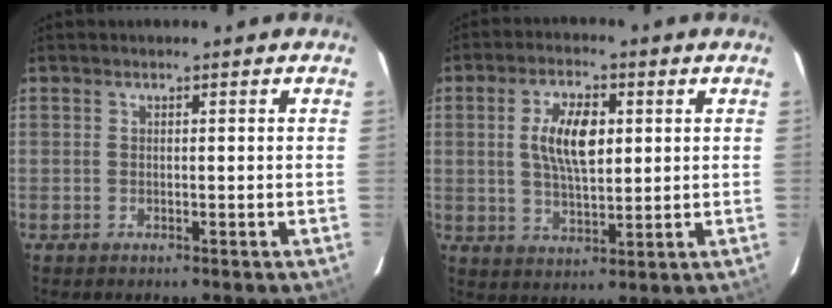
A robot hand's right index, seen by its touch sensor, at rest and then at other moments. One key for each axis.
{"total": 8.9, "fx": 1.8, "fy": 4.0, "fz": 7.8, "tx": -0.146, "ty": 0.008, "tz": 0.034}